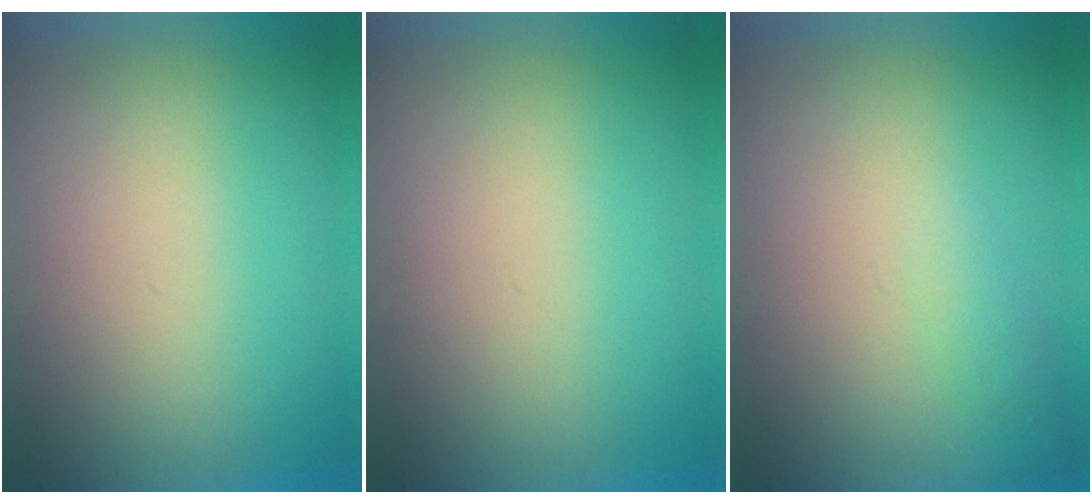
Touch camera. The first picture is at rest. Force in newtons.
{"total": 0.0}
{"total": 1.1}